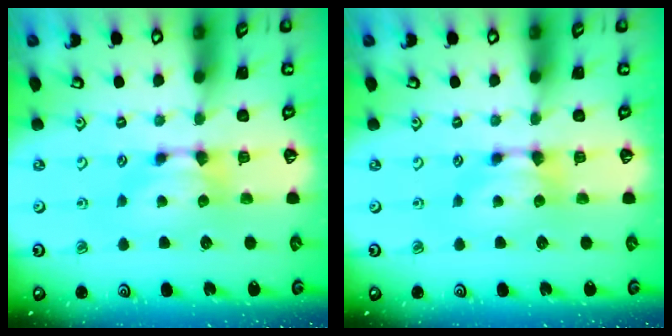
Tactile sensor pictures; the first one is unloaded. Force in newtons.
{"total": 0.0}